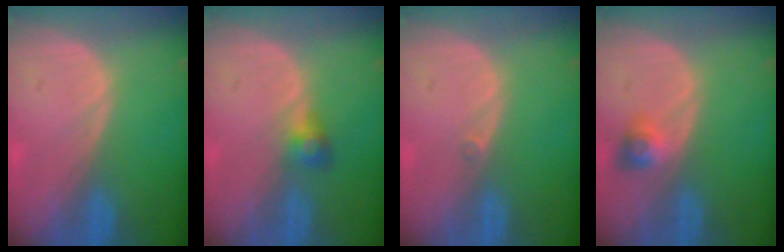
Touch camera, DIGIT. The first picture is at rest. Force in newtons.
{"total": 2.5, "press": 2.5, "slide": 0.2}
{"total": 0.6, "press": 0.5, "slide": 0.3}
{"total": 2.9, "press": 2.7, "slide": 1.2}